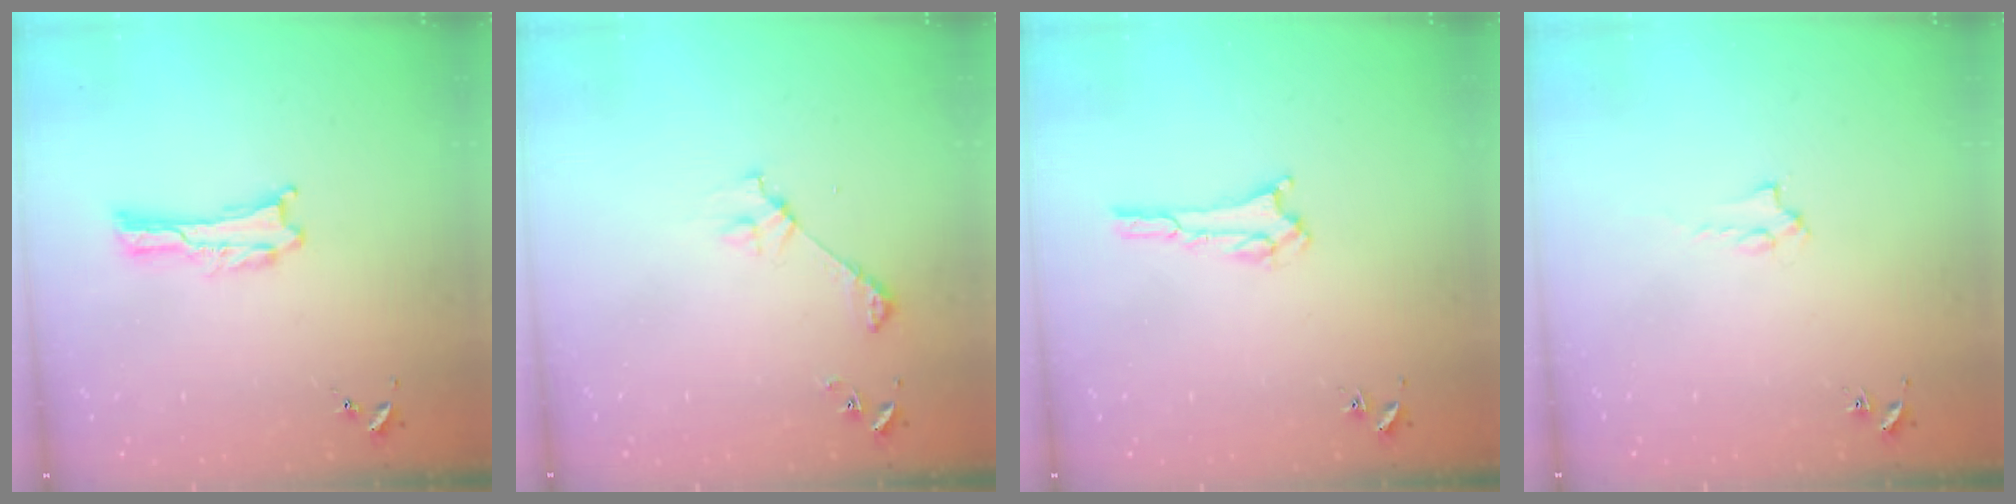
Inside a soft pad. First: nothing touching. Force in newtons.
{"total": 3.8, "press": 3.8, "slide": 0.3}
{"total": 1.8, "press": 1.8, "slide": 0.2}
{"total": 1.4, "press": 1.4, "slide": 0.2}